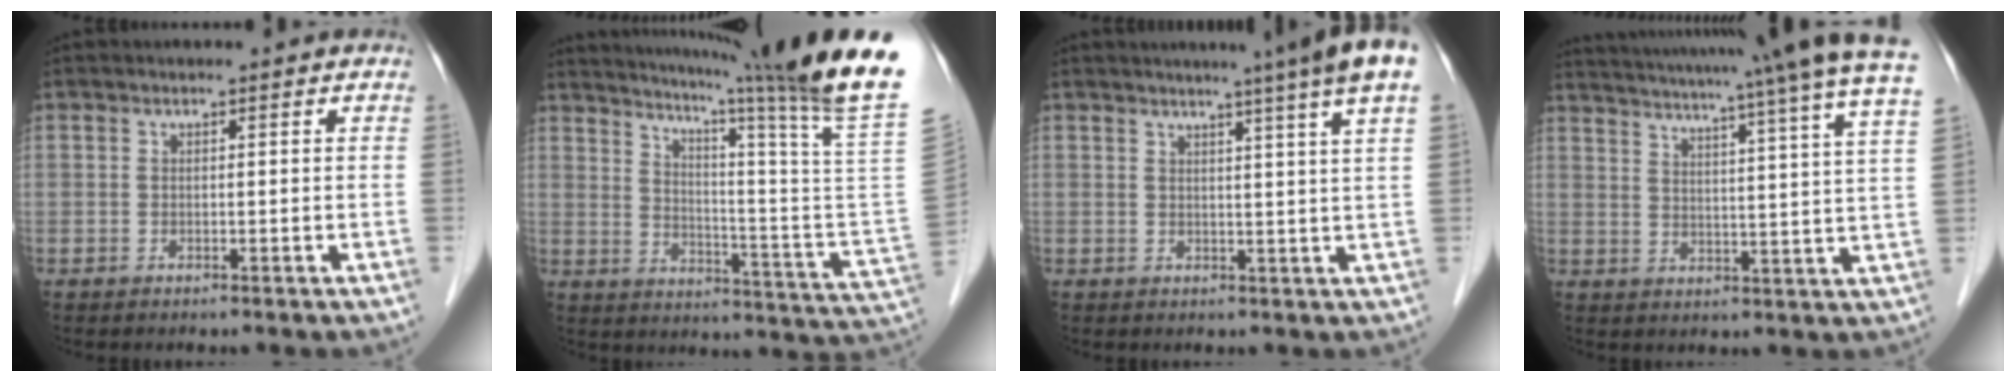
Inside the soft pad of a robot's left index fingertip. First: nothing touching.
{"total": 23.2, "force": [17.8, -3.8, 14.3], "torque": [-0.220, -0.088, 0.232]}
{"total": 8.6, "force": [6.0, -1.3, 6.0], "torque": [-0.080, 0.007, 0.051]}
{"total": 29.3, "force": [26.0, -0.9, 13.4], "torque": [-0.214, -0.052, 0.319]}